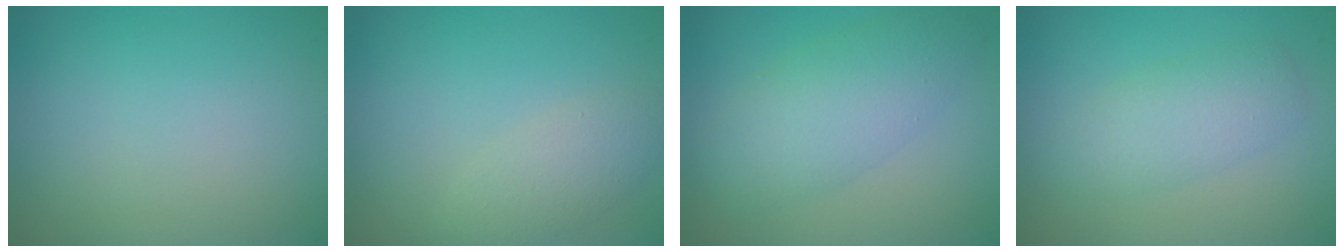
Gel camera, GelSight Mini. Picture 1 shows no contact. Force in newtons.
{"total": 2.5, "press": 2.5, "slide": 0.0}
{"total": 4.9, "press": 4.9, "slide": 0.0}
{"total": 3.0, "press": 3.0, "slide": 0.1}